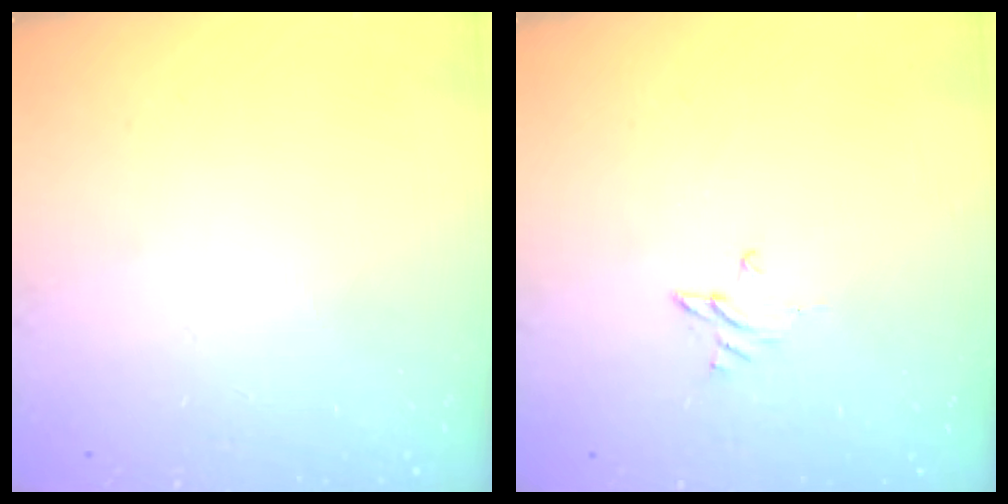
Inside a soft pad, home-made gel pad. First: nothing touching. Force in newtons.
{"total": 2.3, "press": 2.3, "slide": 0.2}